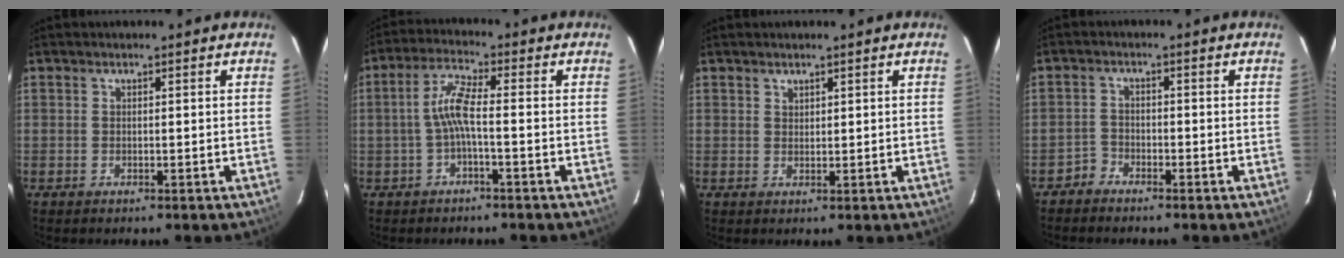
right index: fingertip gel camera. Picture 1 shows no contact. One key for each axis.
{"total": 5.1, "fx": -1.3, "fy": 0.5, "fz": 4.9, "tx": -0.111, "ty": 0.012, "tz": -0.026}
{"total": 1.2, "fx": 1.0, "fy": 0.6, "fz": 0.1, "tx": 0.000, "ty": 0.003, "tz": 0.018}
{"total": 2.0, "fx": -1.8, "fy": 0.8, "fz": -0.3, "tx": 0.008, "ty": 0.008, "tz": -0.038}